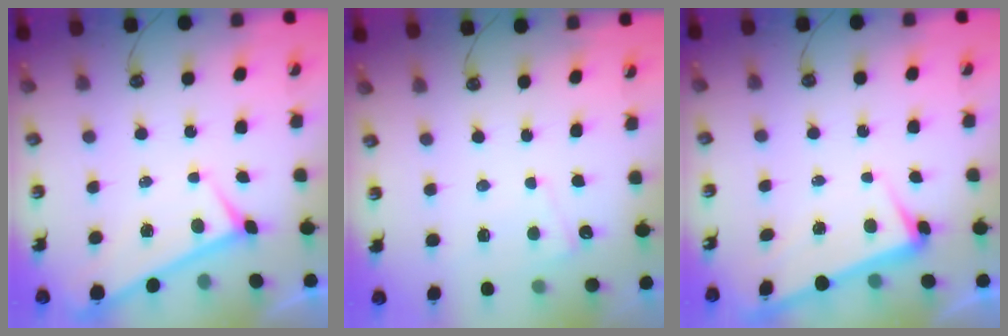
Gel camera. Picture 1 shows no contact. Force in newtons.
{"total": 4.0, "press": 4.0, "slide": 0.5}
{"total": 3.0, "press": 2.9, "slide": 0.8}